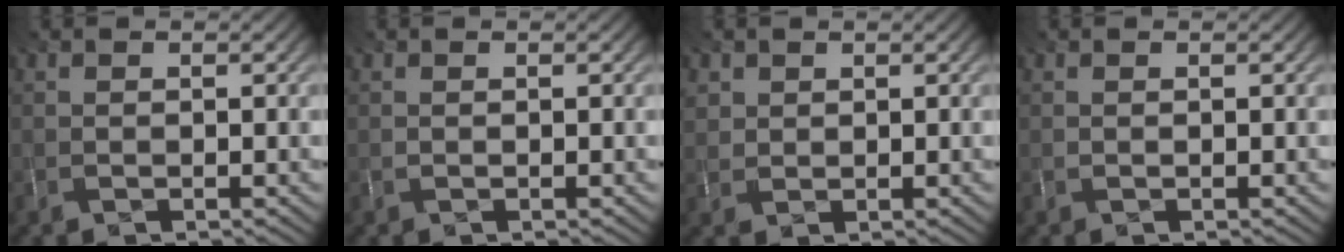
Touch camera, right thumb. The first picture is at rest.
{"total": 0.0}
{"total": 1.9, "force": [1.0, 1.6, 0.3], "torque": [-0.014, -0.005, 0.024]}
{"total": 0.0}